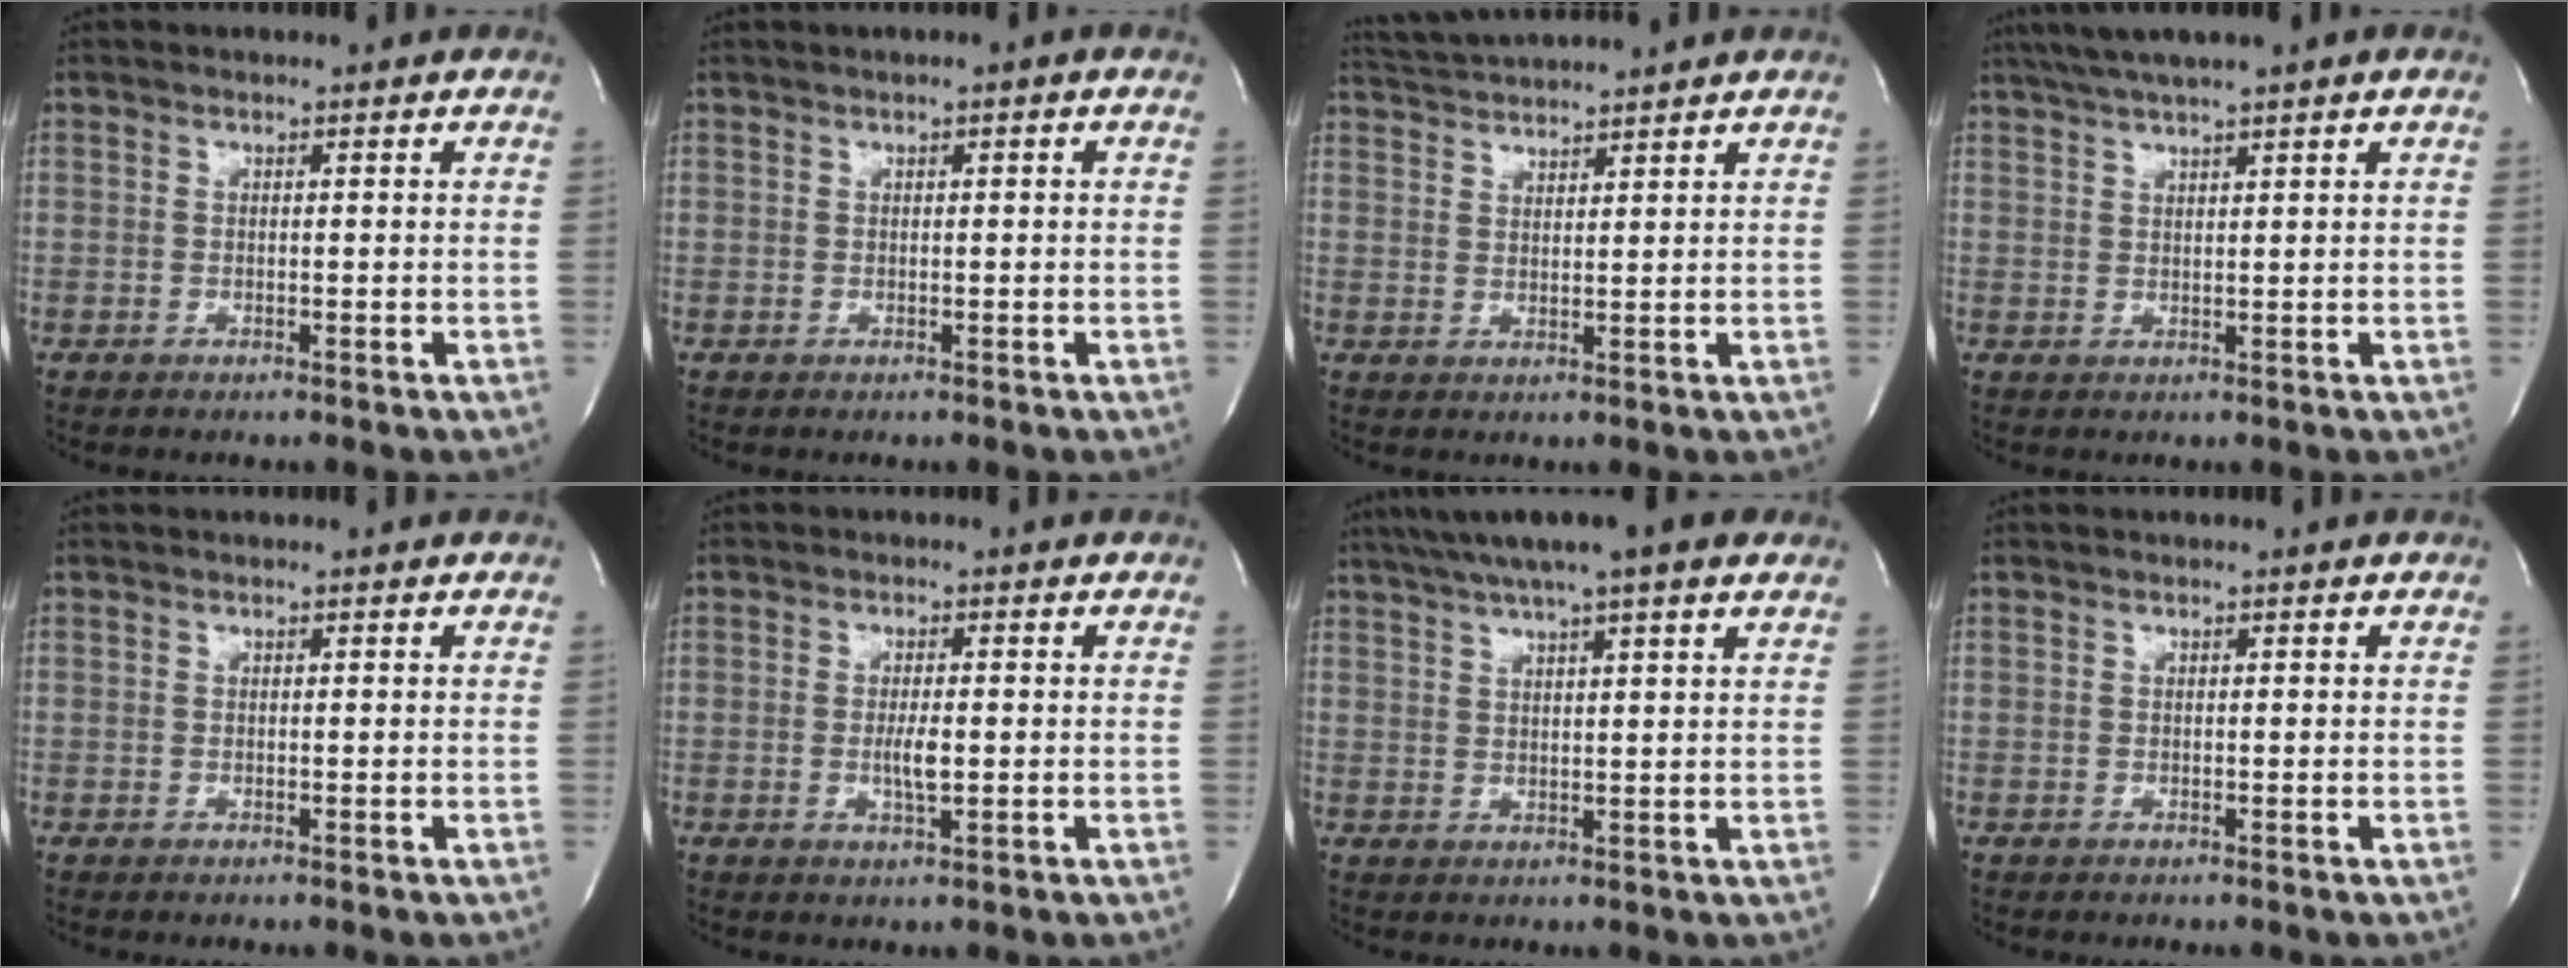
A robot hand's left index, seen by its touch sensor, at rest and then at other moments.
{"total": 0.7, "force": [0.2, 0.1, 0.7], "torque": [-0.012, 0.001, -0.001]}
{"total": 6.0, "force": [5.7, -1.2, 1.3], "torque": [-0.031, 0.017, 0.101]}
{"total": 6.5, "force": [4.9, -0.6, 4.2], "torque": [-0.078, 0.029, 0.083]}
{"total": 0.0}
{"total": 2.8, "force": [-0.5, 0.5, 2.8], "torque": [-0.052, -0.007, -0.009]}
{"total": 14.2, "force": [10.7, 1.5, 9.1], "torque": [-0.156, 0.041, 0.147]}
{"total": 0.0}